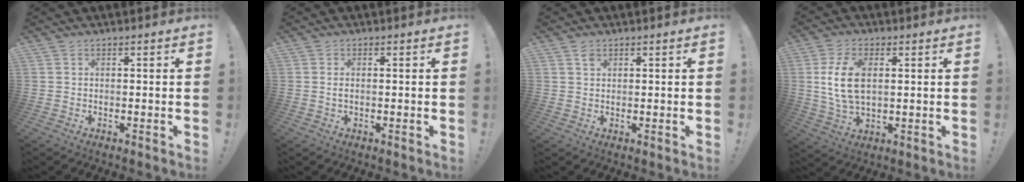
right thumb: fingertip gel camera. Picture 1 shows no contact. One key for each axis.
{"total": 0.9, "fx": 0.0, "fy": 0.2, "fz": 0.9, "tx": -0.018, "ty": 0.004, "tz": -0.001}
{"total": 1.7, "fx": 1.1, "fy": 1.0, "fz": 0.9, "tx": -0.002, "ty": -0.006, "tz": 0.018}
{"total": 11.5, "fx": 2.0, "fy": 6.5, "fz": 9.2, "tx": -0.171, "ty": -0.004, "tz": 0.036}